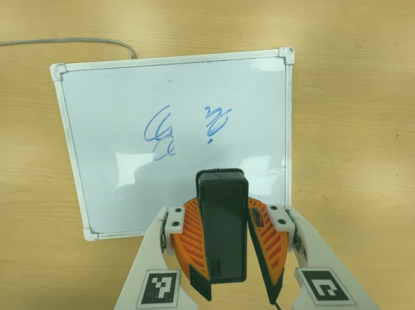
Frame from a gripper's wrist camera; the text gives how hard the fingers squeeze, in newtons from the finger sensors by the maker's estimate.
{"total": 9.5, "left": 9.1, "right": 9.9}